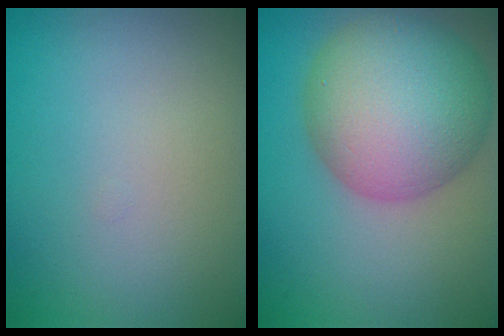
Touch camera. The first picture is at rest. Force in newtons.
{"total": 10.5, "press": 10.5, "slide": 0.3}